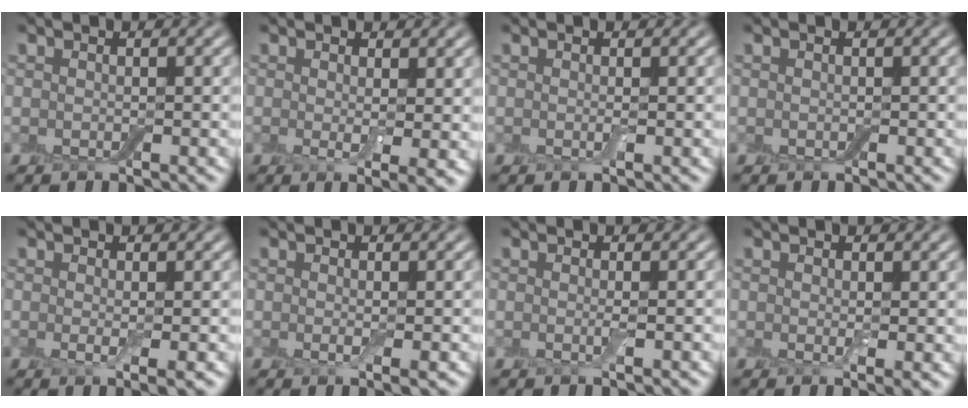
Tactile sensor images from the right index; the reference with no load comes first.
{"total": 3.1, "force": [0.4, 0.6, 3.0], "torque": [-0.043, -0.015, 0.010]}
{"total": 0.6, "force": [0.0, 0.0, 0.6], "torque": [-0.014, -0.005, -0.002]}
{"total": 0.0}
{"total": 2.1, "force": [0.0, 0.3, 2.0], "torque": [-0.034, -0.009, 0.000]}
{"total": 1.4, "force": [0.0, 0.2, 1.4], "torque": [-0.025, -0.006, -0.002]}
{"total": 1.0, "force": [-0.1, 0.1, 1.0], "torque": [-0.020, -0.005, -0.005]}
{"total": 1.5, "force": [0.2, 0.2, 1.4], "torque": [-0.021, -0.008, 0.003]}